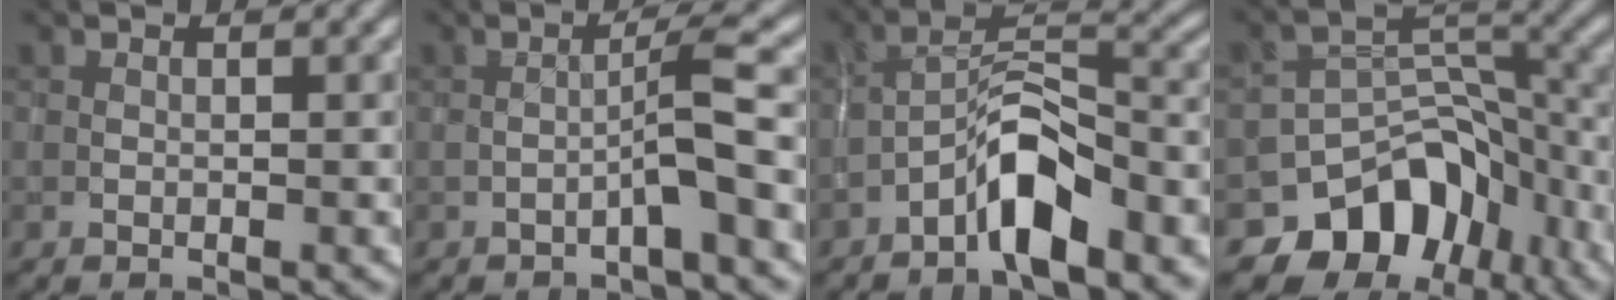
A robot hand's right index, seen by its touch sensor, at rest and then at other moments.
{"total": 2.9, "force": [-1.1, -0.1, 2.7], "torque": [-0.048, 0.018, -0.026]}
{"total": 8.5, "force": [-4.9, 3.0, 6.3], "torque": [-0.101, 0.020, -0.089]}
{"total": 9.7, "force": [-6.0, 6.6, 3.8], "torque": [-0.040, 0.002, -0.097]}